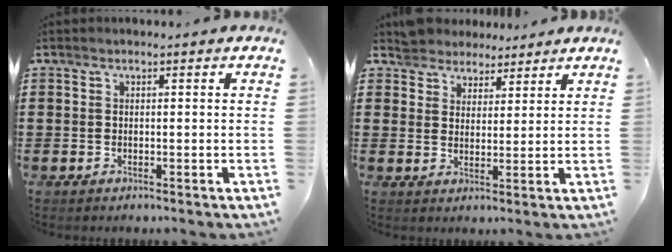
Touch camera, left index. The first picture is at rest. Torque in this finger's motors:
{"motor_torque": [-1.43, 0.71, -0.65, -0.21]}